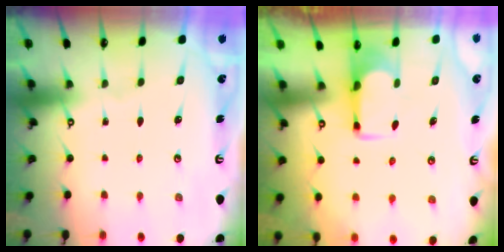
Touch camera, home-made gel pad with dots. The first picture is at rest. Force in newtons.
{"total": 1.7, "press": 1.5, "slide": 0.9}